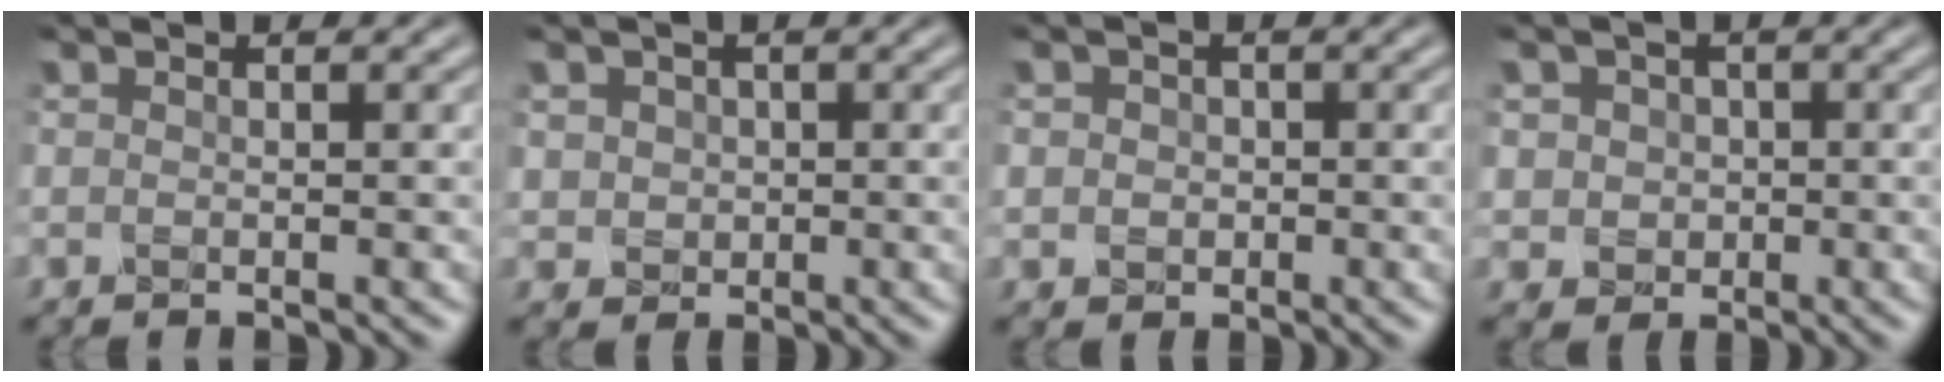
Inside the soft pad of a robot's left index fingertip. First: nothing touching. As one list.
[{"total": 2.0, "force": [0.3, 1.8, 0.7], "torque": [-0.012, 0.001, 0.008]}, {"total": 1.9, "force": [0.2, 1.8, 0.7], "torque": [-0.003, 0.003, -0.003]}, {"total": 2.9, "force": [0.3, 2.7, 1.0], "torque": [-0.007, 0.006, -0.001]}]